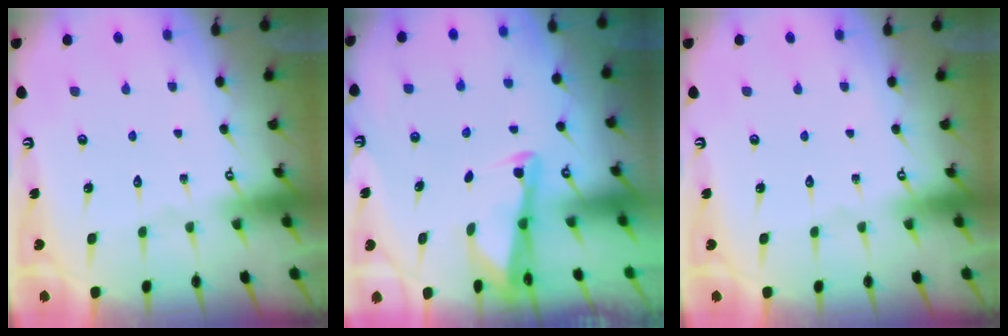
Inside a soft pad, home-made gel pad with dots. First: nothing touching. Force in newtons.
{"total": 2.5, "press": 2.5, "slide": 0.1}
{"total": 0.0}